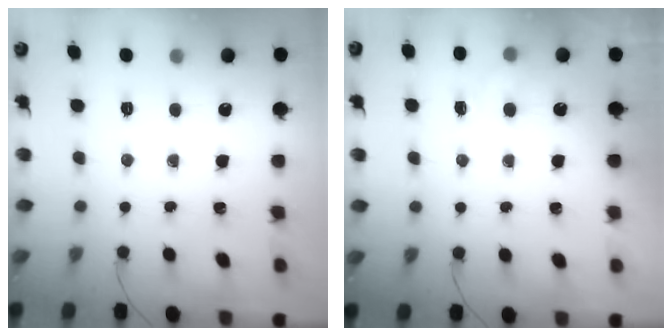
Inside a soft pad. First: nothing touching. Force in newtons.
{"total": 5.0, "press": 4.7, "slide": 1.6}